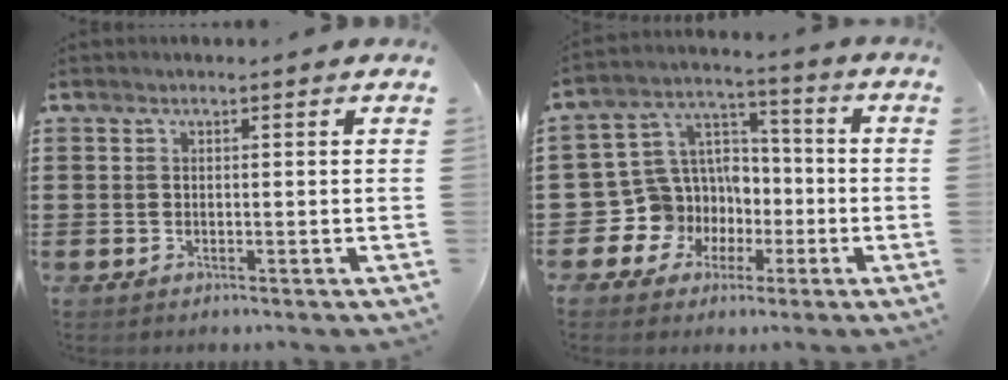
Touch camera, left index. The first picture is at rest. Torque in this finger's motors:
{"motor_torque": [0.94, 0.94, 0.18, 0.02]}